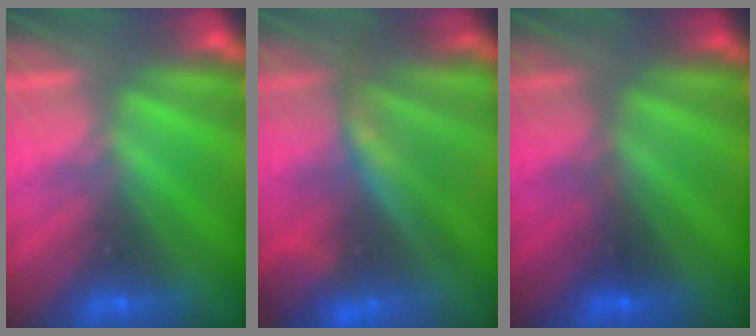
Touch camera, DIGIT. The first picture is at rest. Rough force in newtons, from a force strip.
{"total": 7.1}
{"total": 2.5}